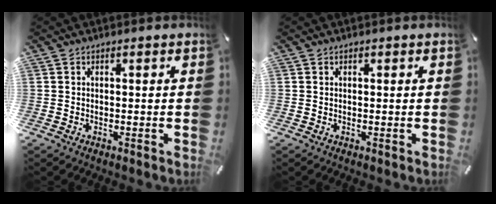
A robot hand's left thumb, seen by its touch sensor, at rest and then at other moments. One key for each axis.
{"total": 0.0}